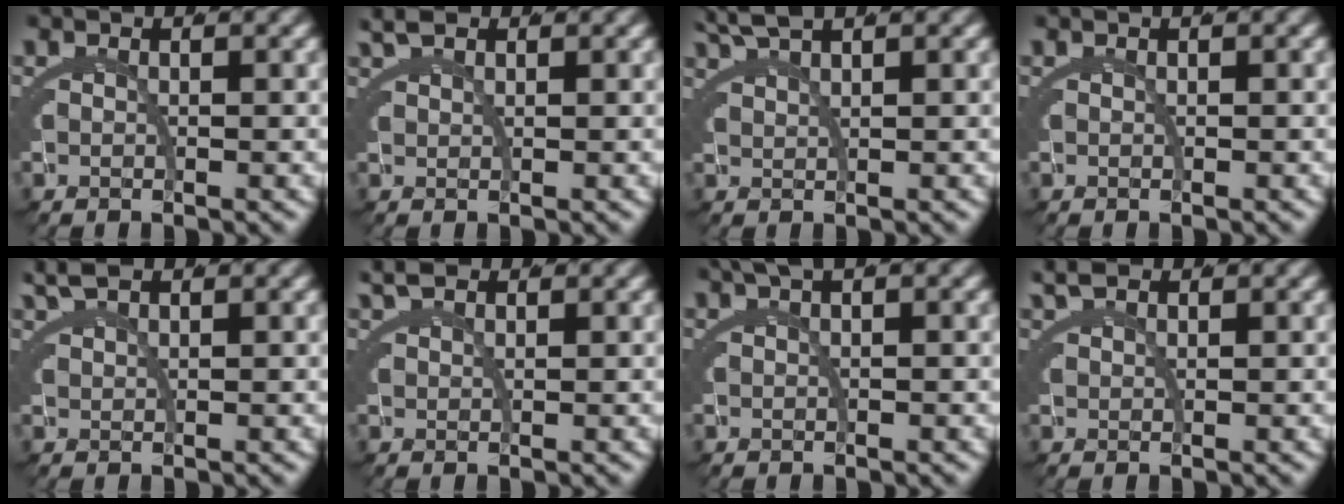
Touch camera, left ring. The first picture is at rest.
{"total": 2.8, "force": [2.3, 1.1, 1.3], "torque": [-0.020, 0.015, 0.033]}
{"total": 2.8, "force": [2.6, -0.9, 0.5], "torque": [-0.007, 0.011, 0.050]}
{"total": 0.0}
{"total": 2.6, "force": [2.4, 0.5, 0.9], "torque": [-0.016, 0.014, 0.040]}
{"total": 2.9, "force": [2.5, 0.9, 1.2], "torque": [-0.018, 0.012, 0.038]}
{"total": 2.0, "force": [1.7, 0.0, 1.0], "torque": [-0.020, 0.015, 0.028]}
{"total": 2.8, "force": [2.3, 1.1, 1.3], "torque": [-0.020, 0.013, 0.034]}